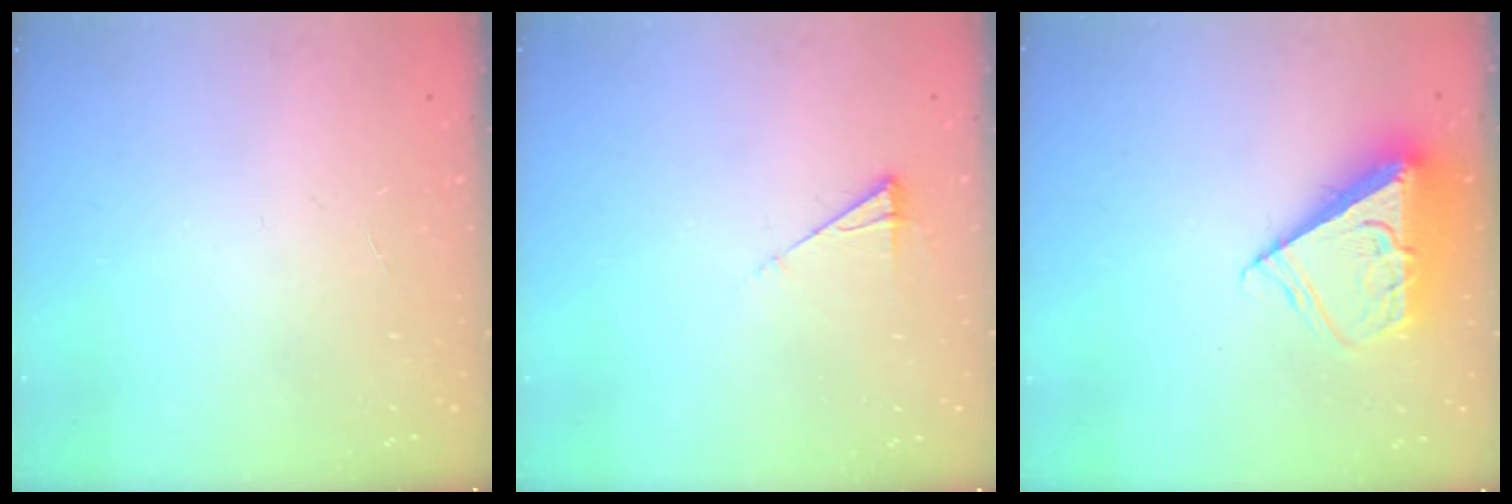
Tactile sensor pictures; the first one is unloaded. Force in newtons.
{"total": 5.7, "press": 5.7, "slide": 0.7}
{"total": 10.0, "press": 9.9, "slide": 1.1}